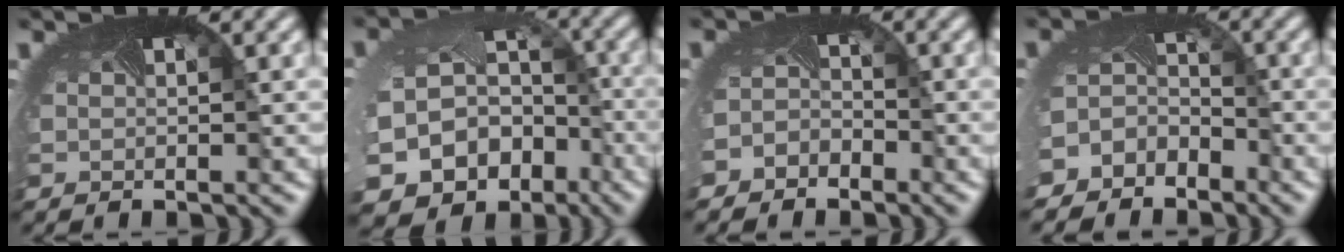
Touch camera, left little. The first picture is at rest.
{"total": 16.5, "force": [-7.7, 13.0, 6.5], "torque": [-0.143, -0.076, -0.098]}
{"total": 2.4, "force": [-2.0, 1.1, -0.7], "torque": [0.003, -0.009, -0.042]}
{"total": 4.2, "force": [-3.3, 2.5, -0.4], "torque": [0.003, -0.004, -0.054]}